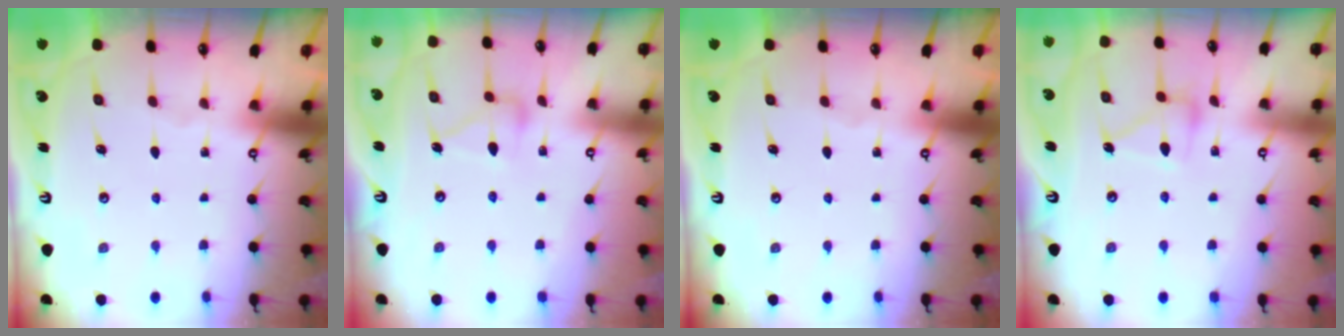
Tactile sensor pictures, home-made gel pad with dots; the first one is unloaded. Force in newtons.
{"total": 9.1, "press": 9.1, "slide": 0.5}
{"total": 0.0}
{"total": 11.3, "press": 11.3, "slide": 0.6}